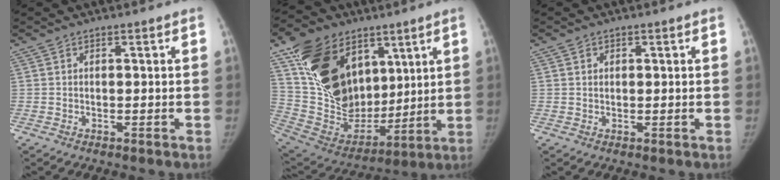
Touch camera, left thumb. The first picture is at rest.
{"total": 25.3, "force": [11.1, 17.1, 15.0], "torque": [-0.249, -0.028, 0.213]}
{"total": 1.5, "force": [0.5, 1.3, 0.6], "torque": [-0.002, 0.000, 0.007]}